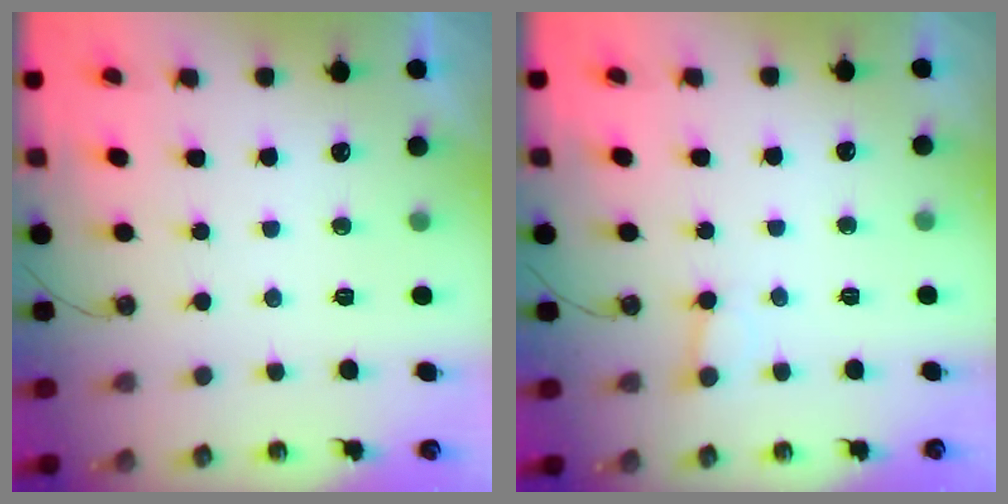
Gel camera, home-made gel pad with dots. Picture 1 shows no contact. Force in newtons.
{"total": 4.9, "press": 4.9, "slide": 0.5}